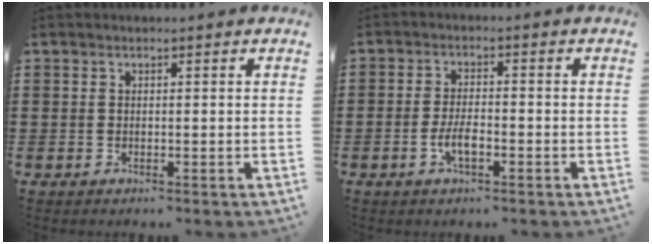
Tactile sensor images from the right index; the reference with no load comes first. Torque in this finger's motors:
{"motor_torque": [0.77, 0.16, 0.46, 0.11]}